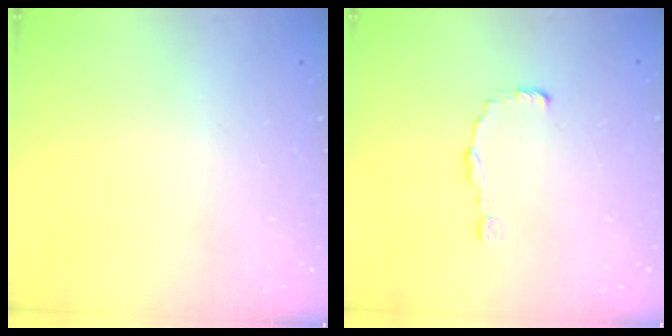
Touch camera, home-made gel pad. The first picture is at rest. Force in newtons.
{"total": 0.7, "press": 0.7, "slide": 0.0}